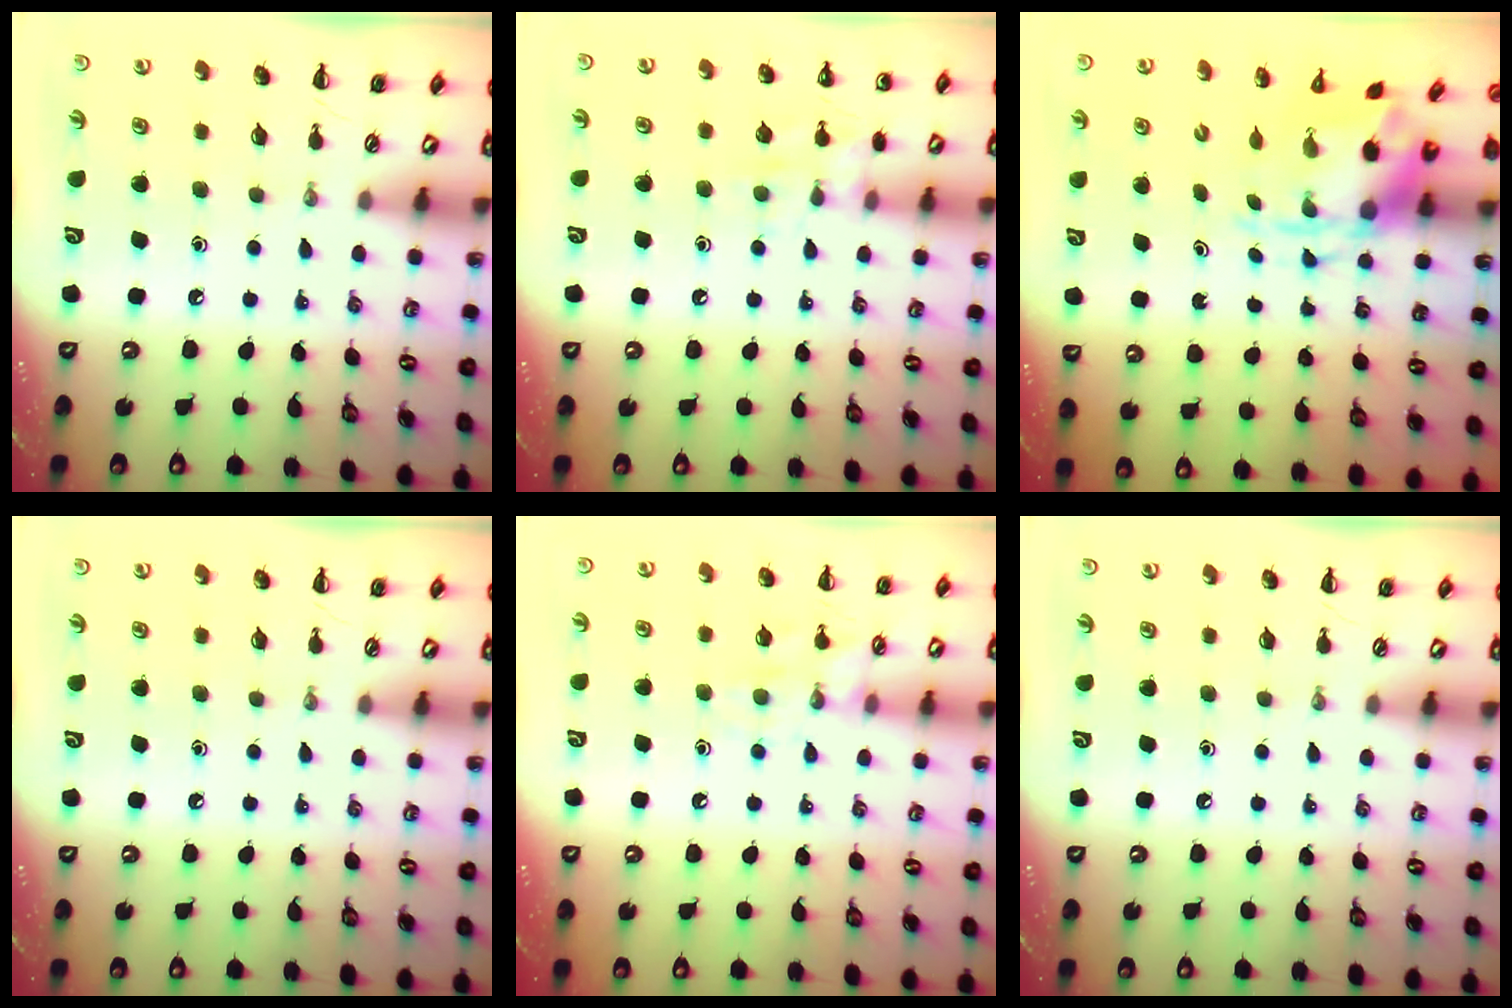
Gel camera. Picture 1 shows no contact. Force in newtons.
{"total": 8.4, "press": 8.3, "slide": 1.1}
{"total": 3.8, "press": 3.7, "slide": 0.9}
{"total": 0.0}
{"total": 9.5, "press": 9.5, "slide": 0.6}
{"total": 0.0}